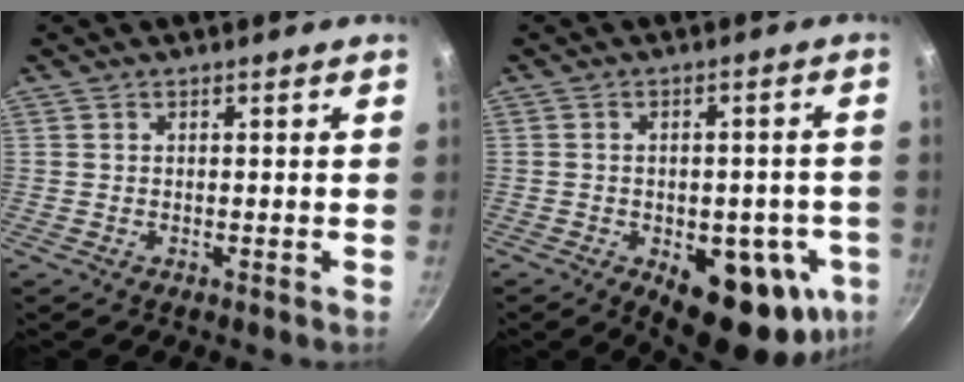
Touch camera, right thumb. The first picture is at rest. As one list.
[{"total": 18.1, "force": [-6.2, 9.0, 14.5], "torque": [-0.131, 0.002, -0.071]}]